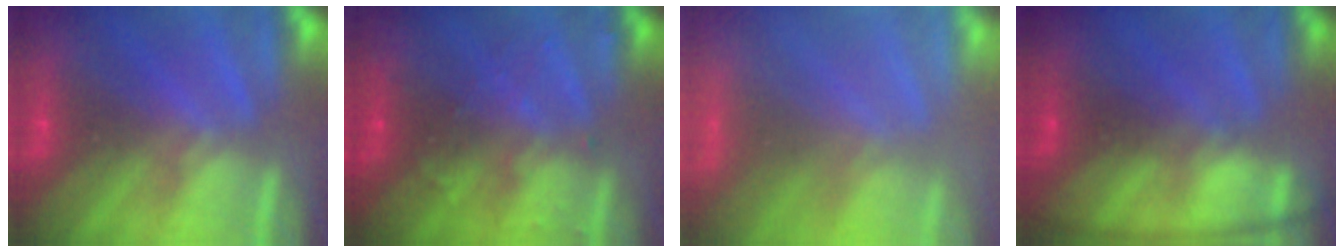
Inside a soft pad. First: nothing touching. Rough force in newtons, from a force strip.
{"total": 3.0}
{"total": 9.4}
{"total": 11.5}